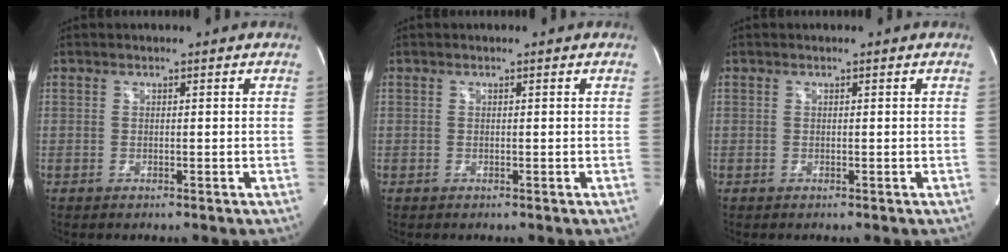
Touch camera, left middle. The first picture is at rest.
{"total": 0.0}
{"total": 0.0}